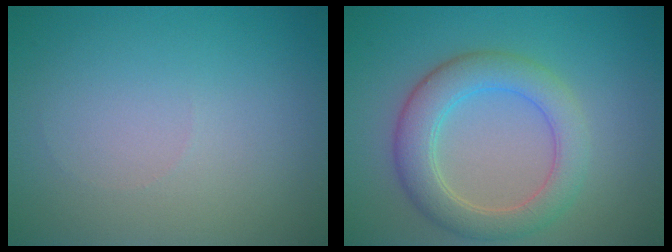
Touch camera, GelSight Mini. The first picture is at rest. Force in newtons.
{"total": 5.0, "press": 5.0, "slide": 0.4}